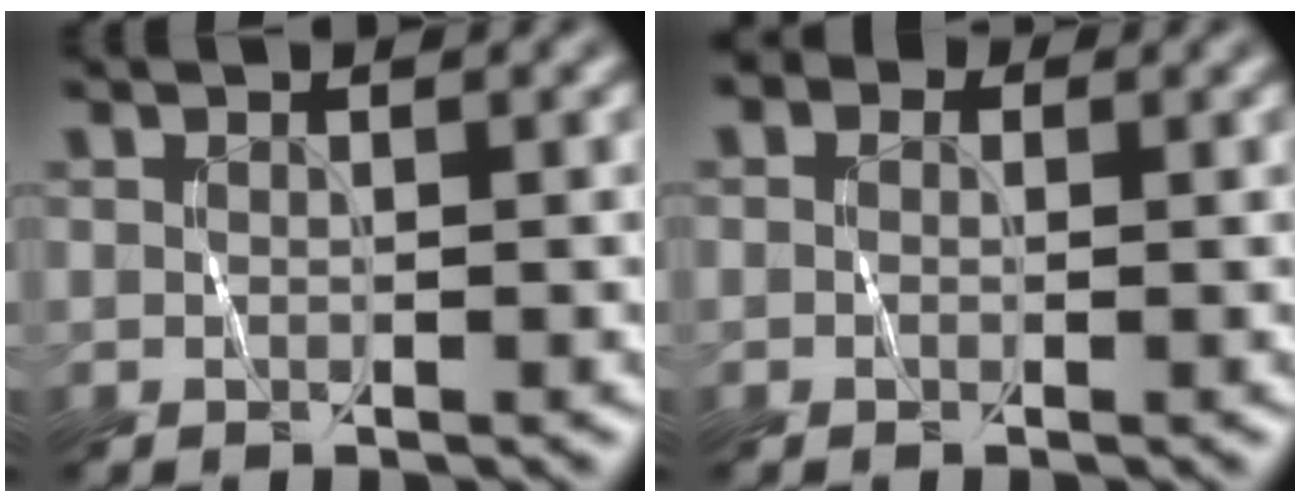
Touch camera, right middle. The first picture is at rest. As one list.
[{"total": 2.3, "force": [0.8, 1.9, 1.1], "torque": [-0.001, 0.005, -0.012]}]